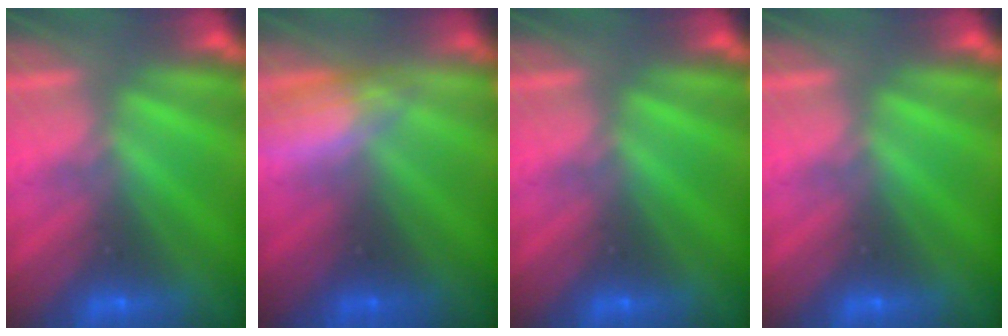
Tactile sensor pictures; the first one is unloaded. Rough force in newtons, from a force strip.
{"total": 2.9}
{"total": 0.0}
{"total": 0.0}